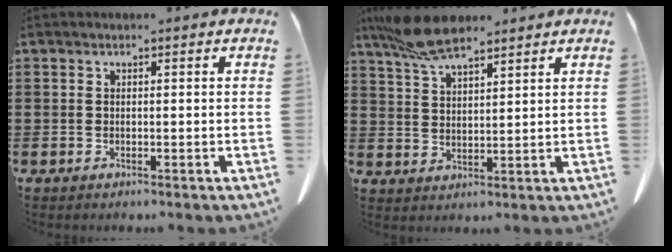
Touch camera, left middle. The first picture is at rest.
{"total": 8.3, "force": [6.2, 2.6, 5.0], "torque": [-0.112, -0.005, 0.116]}